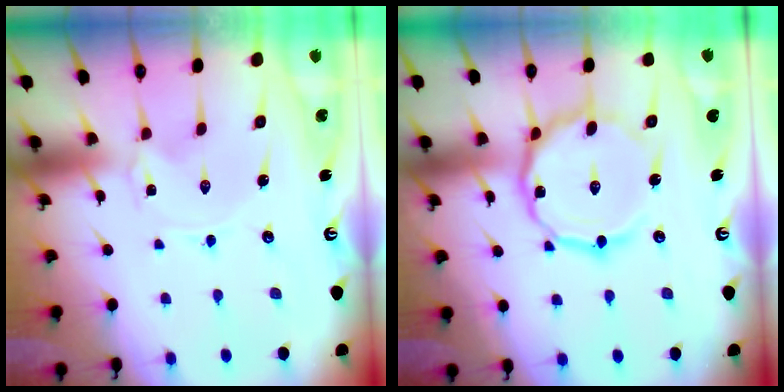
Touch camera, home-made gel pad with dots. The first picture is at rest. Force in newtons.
{"total": 13.8, "press": 13.8, "slide": 0.8}